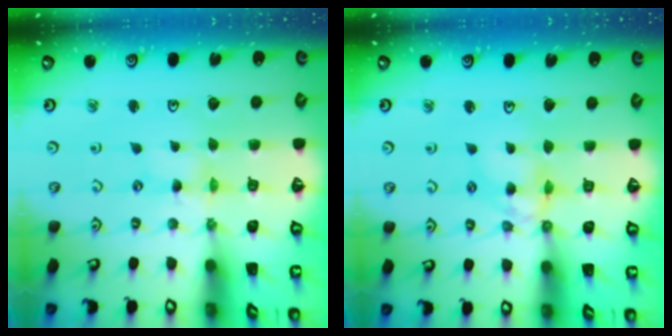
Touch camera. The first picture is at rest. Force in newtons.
{"total": 8.0, "press": 8.0, "slide": 0.6}